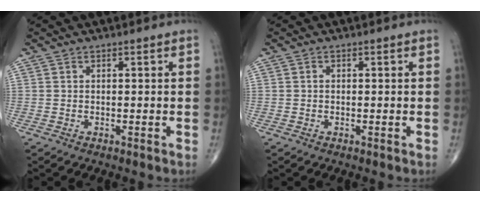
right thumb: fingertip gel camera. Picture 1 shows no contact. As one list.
[{"total": 0.5, "force": [0.0, 0.4, 0.3], "torque": [-0.002, 0.001, -0.002]}]